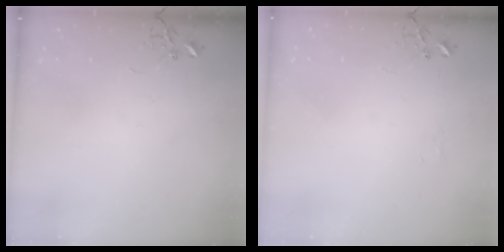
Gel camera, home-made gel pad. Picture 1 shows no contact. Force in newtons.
{"total": 3.8, "press": 3.8, "slide": 0.6}